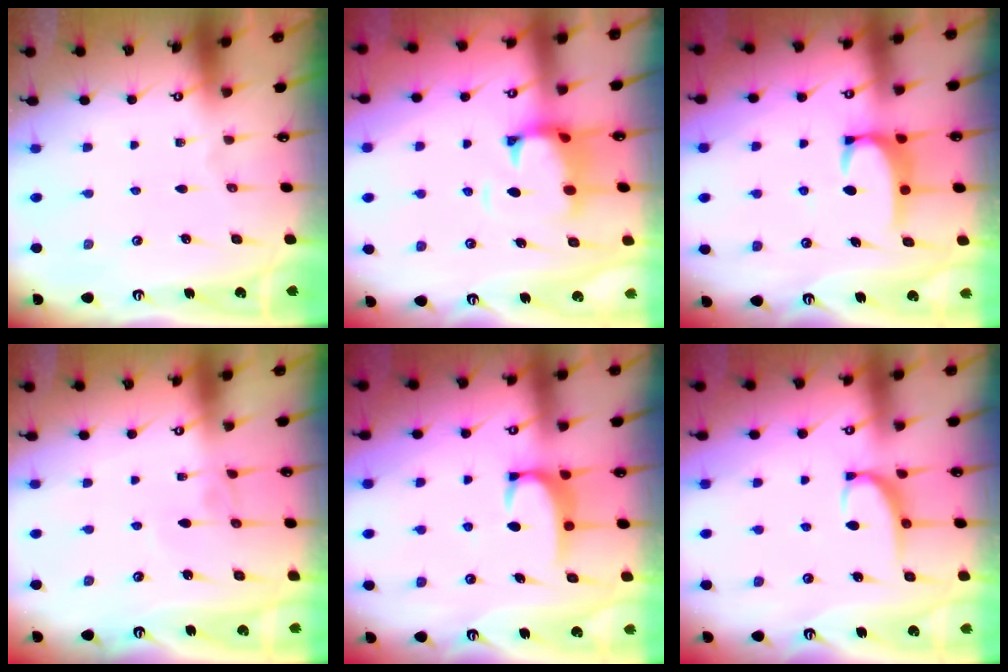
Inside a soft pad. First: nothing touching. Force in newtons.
{"total": 2.3, "press": 2.0, "slide": 1.2}
{"total": 3.1, "press": 3.1, "slide": 0.4}
{"total": 2.0, "press": 2.0, "slide": 0.2}
{"total": 3.1, "press": 3.1, "slide": 0.6}
{"total": 2.9, "press": 2.7, "slide": 0.9}